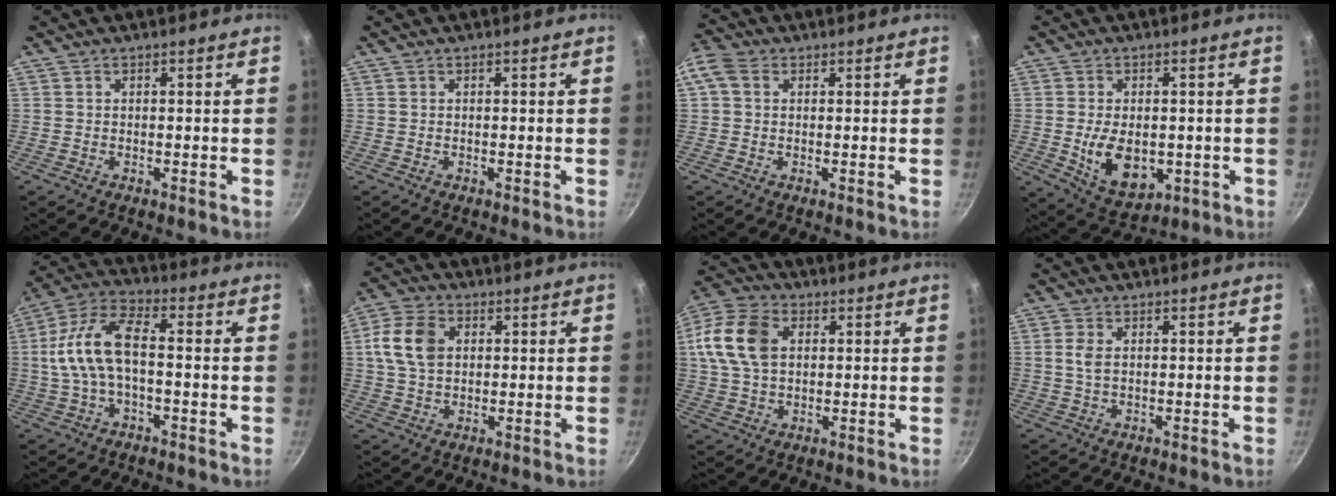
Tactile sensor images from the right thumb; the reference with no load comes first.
{"total": 0.0}
{"total": 5.4, "force": [1.6, 4.0, 3.3], "torque": [-0.070, 0.016, 0.019]}
{"total": 10.5, "force": [-1.1, 6.8, 7.9], "torque": [-0.115, -0.008, 0.003]}
{"total": 12.5, "force": [-0.7, 6.1, 10.9], "torque": [-0.212, 0.036, -0.024]}
{"total": 9.7, "force": [1.9, 6.9, 6.5], "torque": [-0.116, 0.011, 0.027]}
{"total": 13.8, "force": [2.8, 9.5, 9.6], "torque": [-0.180, 0.014, 0.041]}
{"total": 2.8, "force": [0.4, 1.7, 2.2], "torque": [-0.047, 0.000, 0.009]}